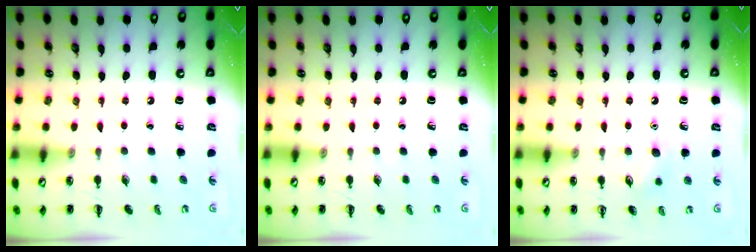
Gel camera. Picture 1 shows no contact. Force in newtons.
{"total": 0.0}
{"total": 7.6, "press": 7.4, "slide": 1.8}